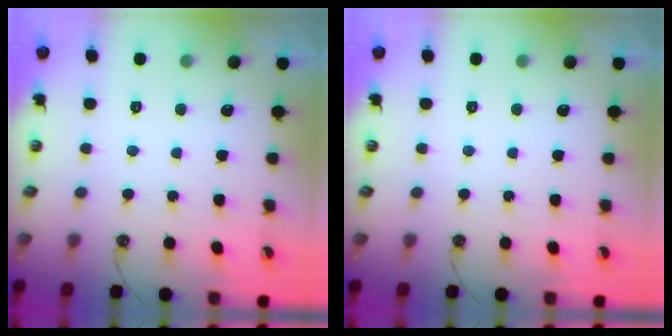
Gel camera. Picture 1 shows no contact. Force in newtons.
{"total": 0.0}